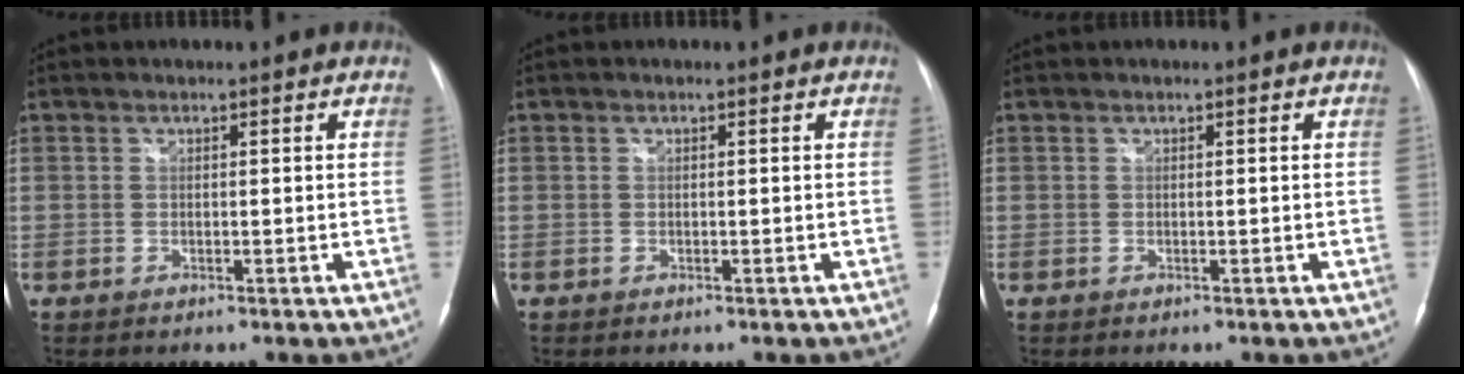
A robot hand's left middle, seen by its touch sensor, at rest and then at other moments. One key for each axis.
{"total": 0.0}
{"total": 0.0}